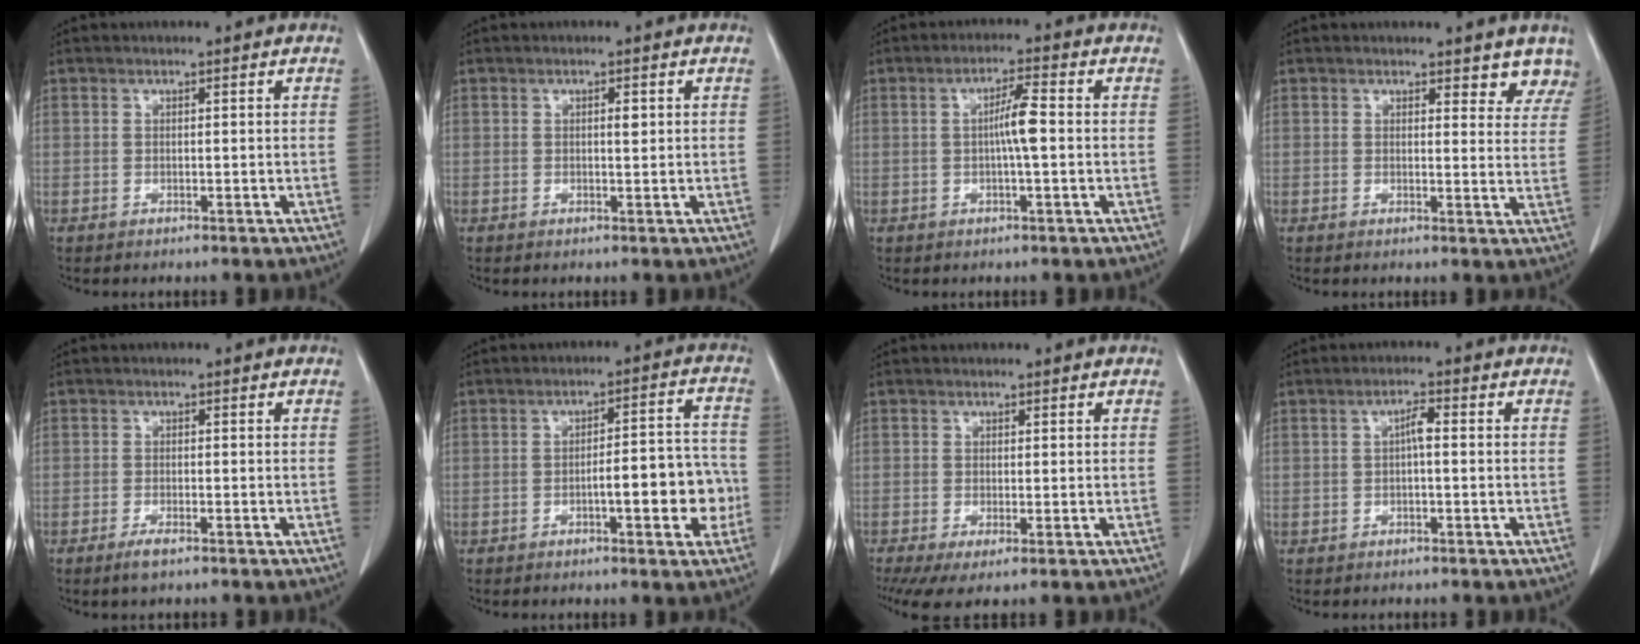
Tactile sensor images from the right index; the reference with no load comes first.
{"total": 1.1, "force": [0.4, 0.2, 1.0], "torque": [-0.012, 0.003, 0.009]}
{"total": 4.3, "force": [0.0, 0.1, 4.3], "torque": [-0.073, 0.007, 0.003]}
{"total": 5.6, "force": [4.9, 2.1, 1.6], "torque": [0.009, -0.017, 0.038]}
{"total": 2.1, "force": [-1.5, 0.4, 1.5], "torque": [-0.031, -0.003, -0.028]}
{"total": 8.8, "force": [-2.5, 2.2, 8.2], "torque": [-0.103, 0.026, -0.027]}
{"total": 4.7, "force": [-2.2, 1.5, 3.9], "torque": [-0.067, -0.015, -0.038]}
{"total": 2.2, "force": [-0.1, 0.5, 2.2], "torque": [-0.037, 0.005, -0.003]}